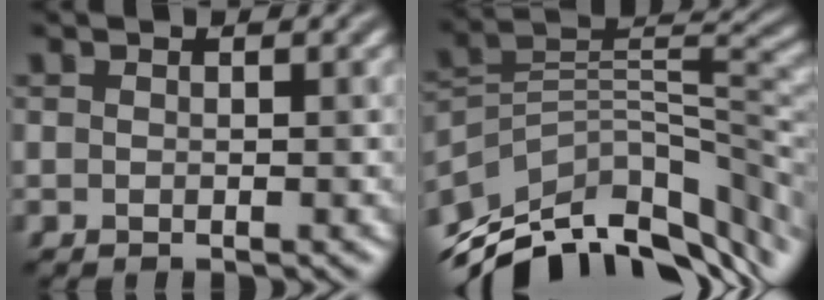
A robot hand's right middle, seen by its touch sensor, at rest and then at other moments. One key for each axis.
{"total": 12.2, "fx": -7.8, "fy": 6.2, "fz": 7.1, "tx": -0.149, "ty": 0.006, "tz": -0.136}